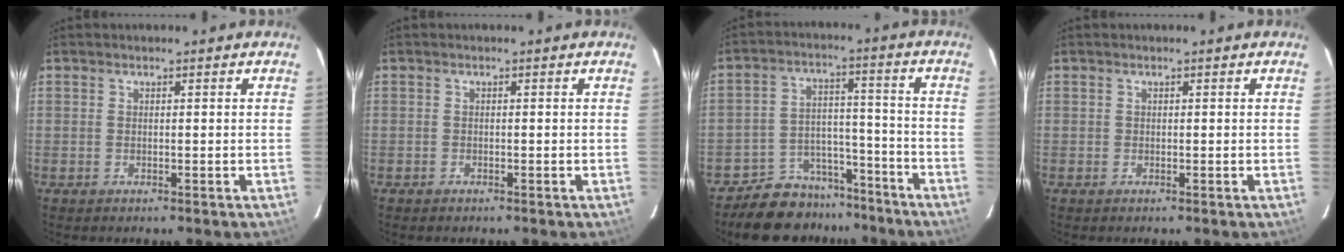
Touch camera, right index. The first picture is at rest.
{"total": 0.6, "force": [-0.5, 0.3, 0.0], "torque": [-0.002, 0.002, -0.008]}
{"total": 11.5, "force": [-9.6, 6.0, 1.9], "torque": [-0.045, 0.049, -0.133]}
{"total": 0.0}